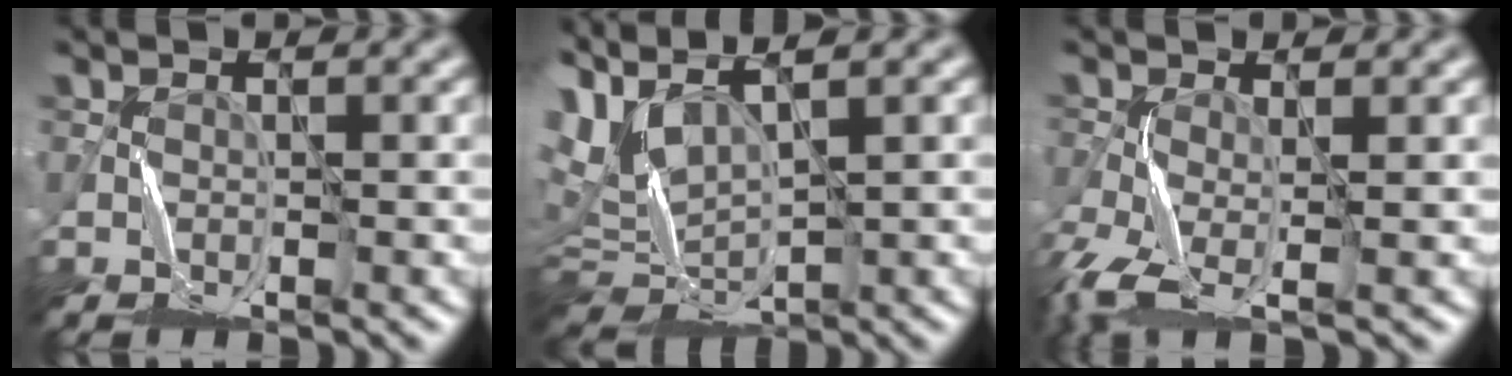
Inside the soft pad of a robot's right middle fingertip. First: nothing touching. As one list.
[{"total": 5.6, "force": [2.8, 2.6, 4.2], "torque": [-0.105, 0.007, 0.056]}, {"total": 6.2, "force": [-3.1, 2.5, 4.8], "torque": [-0.124, -0.019, -0.066]}]